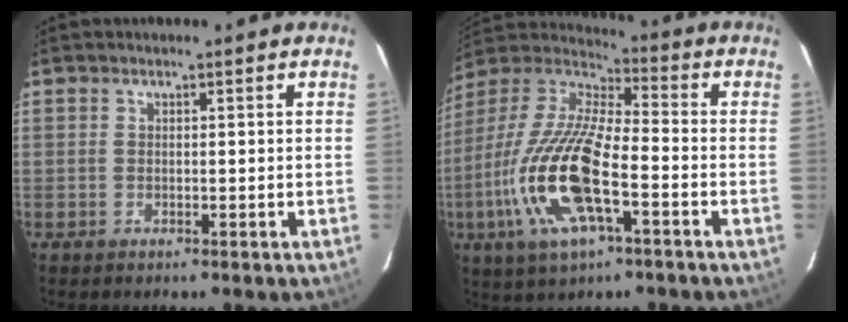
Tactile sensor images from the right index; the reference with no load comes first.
{"total": 19.8, "force": [-7.0, 6.2, 17.5], "torque": [-0.364, -0.023, -0.140]}